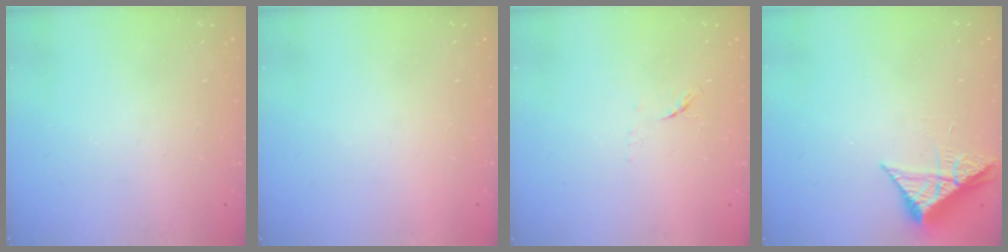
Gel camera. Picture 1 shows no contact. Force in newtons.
{"total": 1.5, "press": 1.5, "slide": 0.1}
{"total": 6.2, "press": 6.1, "slide": 0.9}
{"total": 7.0, "press": 7.0, "slide": 0.3}